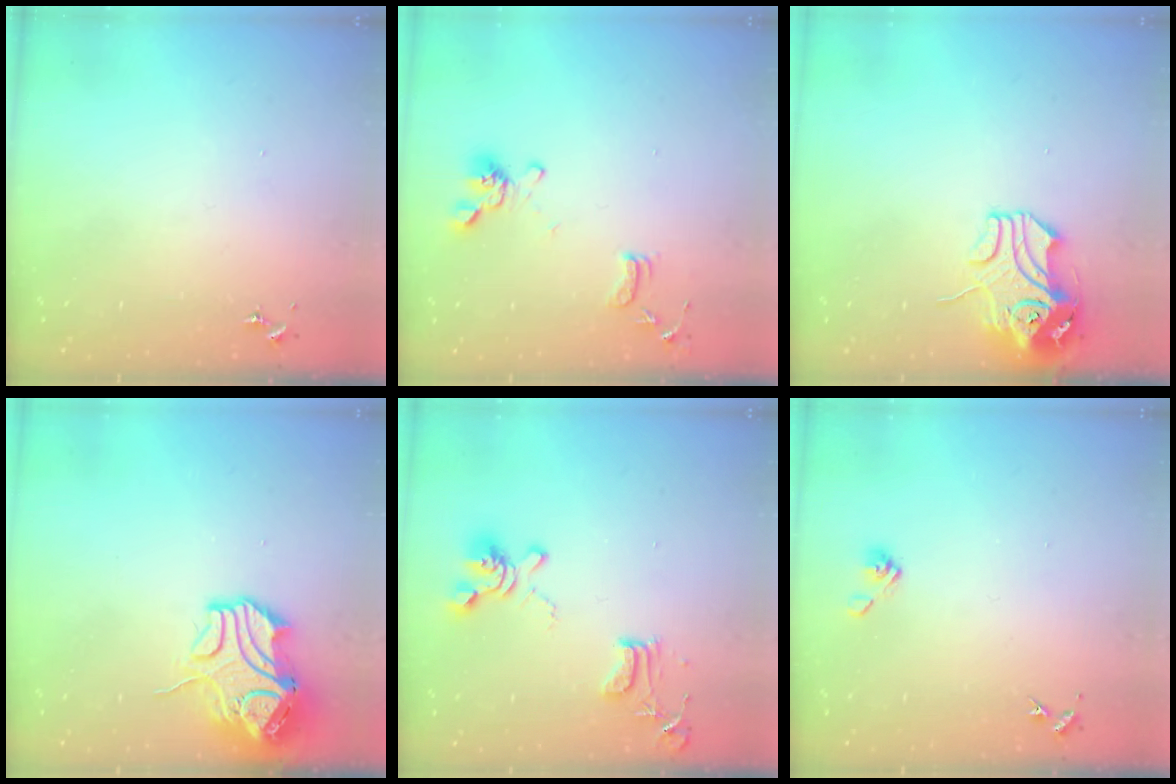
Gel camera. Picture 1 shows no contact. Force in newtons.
{"total": 12.0, "press": 11.9, "slide": 1.8}
{"total": 11.9, "press": 11.8, "slide": 1.8}
{"total": 12.4, "press": 12.2, "slide": 1.9}
{"total": 15.8, "press": 15.7, "slide": 1.6}
{"total": 5.2, "press": 4.6, "slide": 2.4}